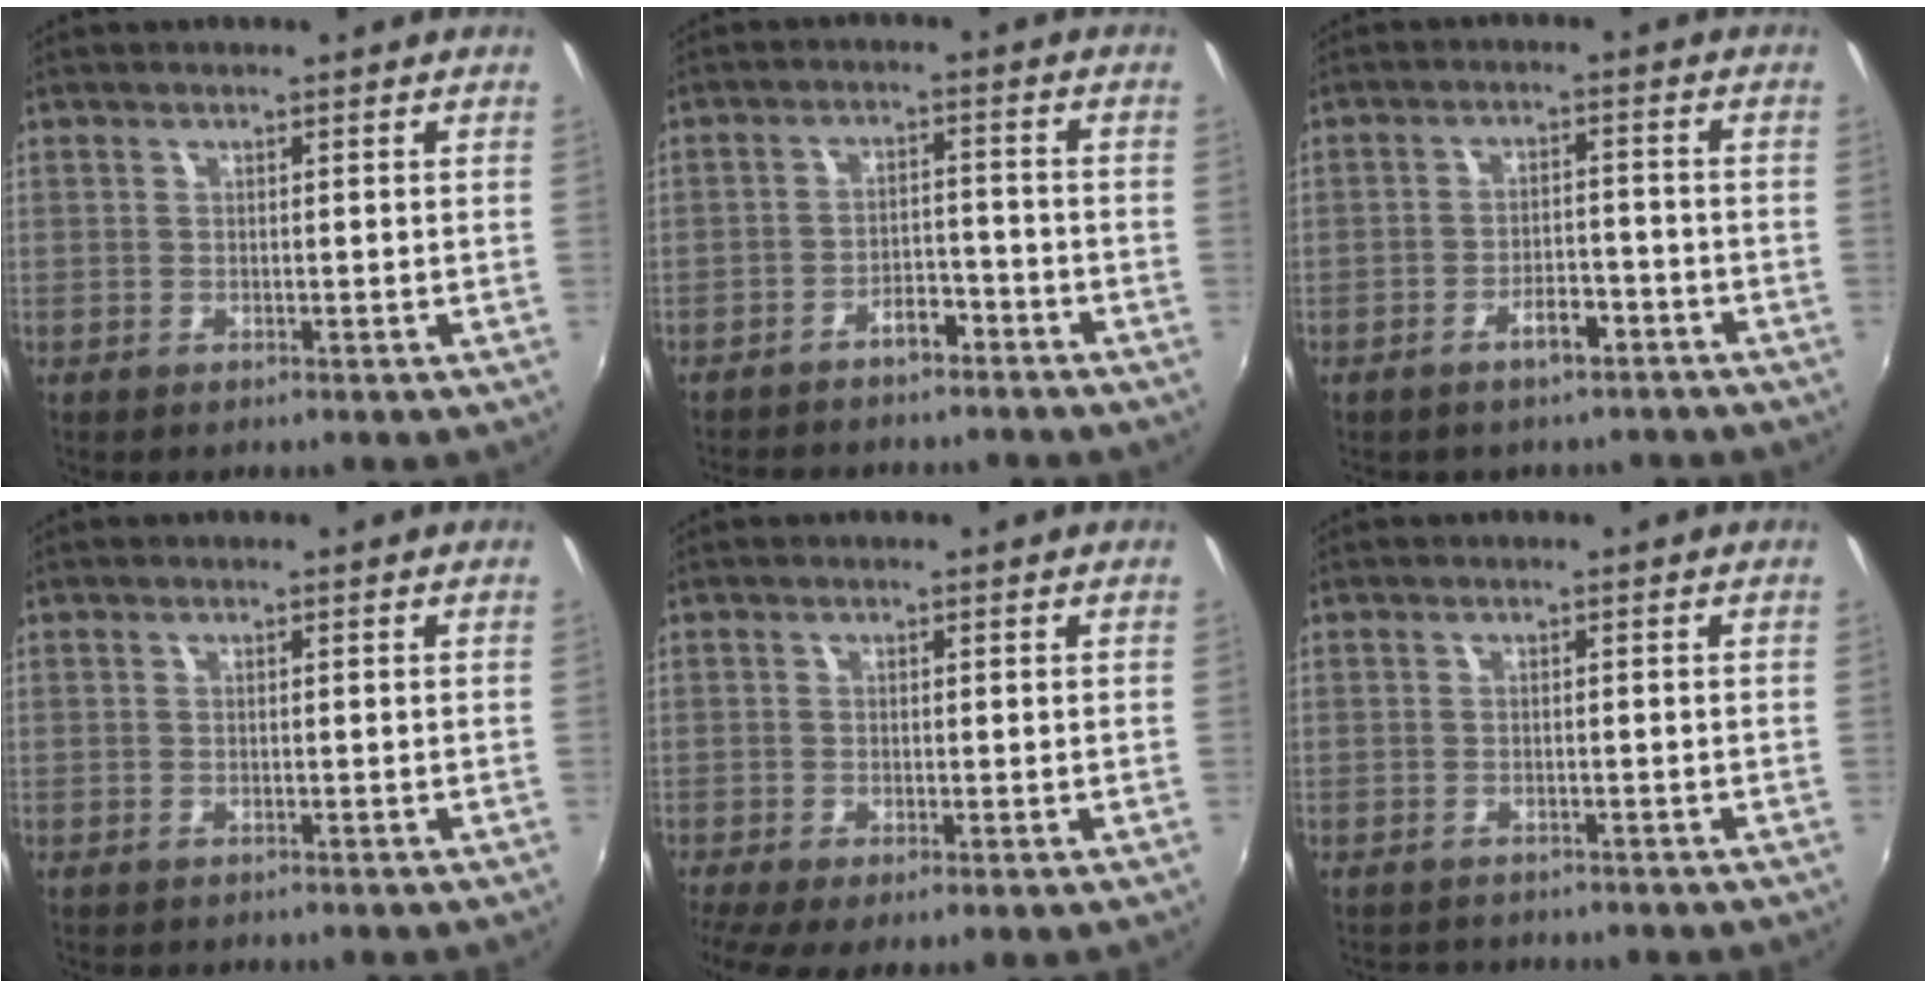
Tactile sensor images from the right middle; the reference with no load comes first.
{"total": 9.3, "force": [-7.9, 3.5, 3.5], "torque": [-0.081, 0.017, -0.106]}
{"total": 5.2, "force": [-3.9, 2.5, 2.4], "torque": [-0.046, 0.016, -0.043]}
{"total": 0.0}
{"total": 4.7, "force": [-1.9, 1.4, 4.0], "torque": [-0.077, -0.022, -0.027]}
{"total": 2.7, "force": [-2.5, 0.9, 0.5], "torque": [-0.016, -0.009, -0.039]}